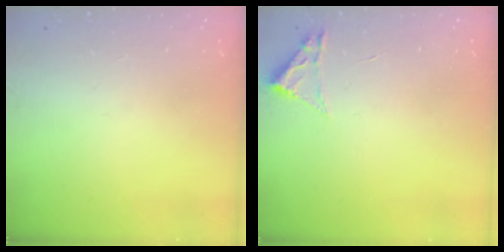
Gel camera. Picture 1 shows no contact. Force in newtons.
{"total": 1.8, "press": 1.8, "slide": 0.2}